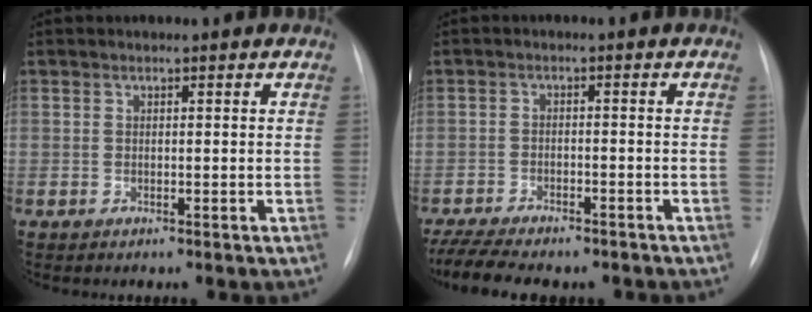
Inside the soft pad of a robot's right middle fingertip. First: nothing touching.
{"total": 13.7, "force": [-11.4, 4.2, 6.4], "torque": [-0.132, -0.007, -0.160]}